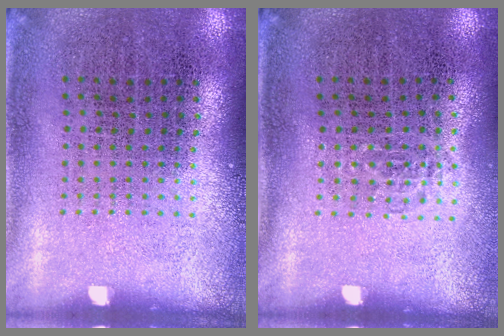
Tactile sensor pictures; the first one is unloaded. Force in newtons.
{"total": 0.6, "press": 0.5, "slide": 0.3}